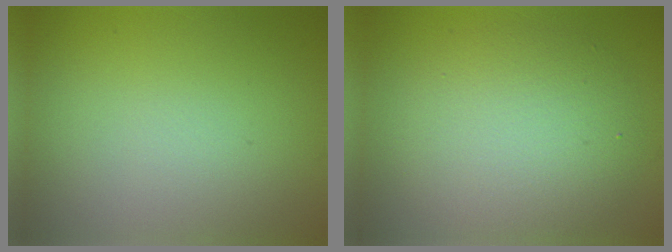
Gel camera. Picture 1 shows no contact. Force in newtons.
{"total": 5.9, "press": 5.9, "slide": 0.2}